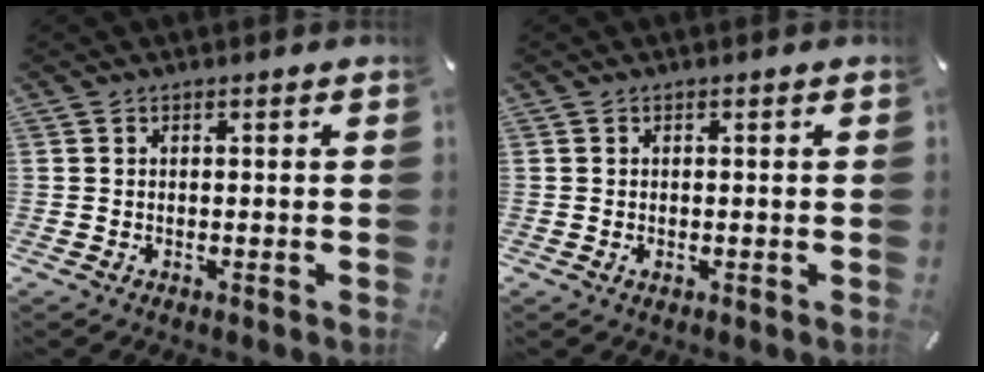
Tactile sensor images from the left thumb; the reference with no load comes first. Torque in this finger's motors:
{"motor_torque": [0.02, 0.03, 0.13, -0.09, -0.02]}